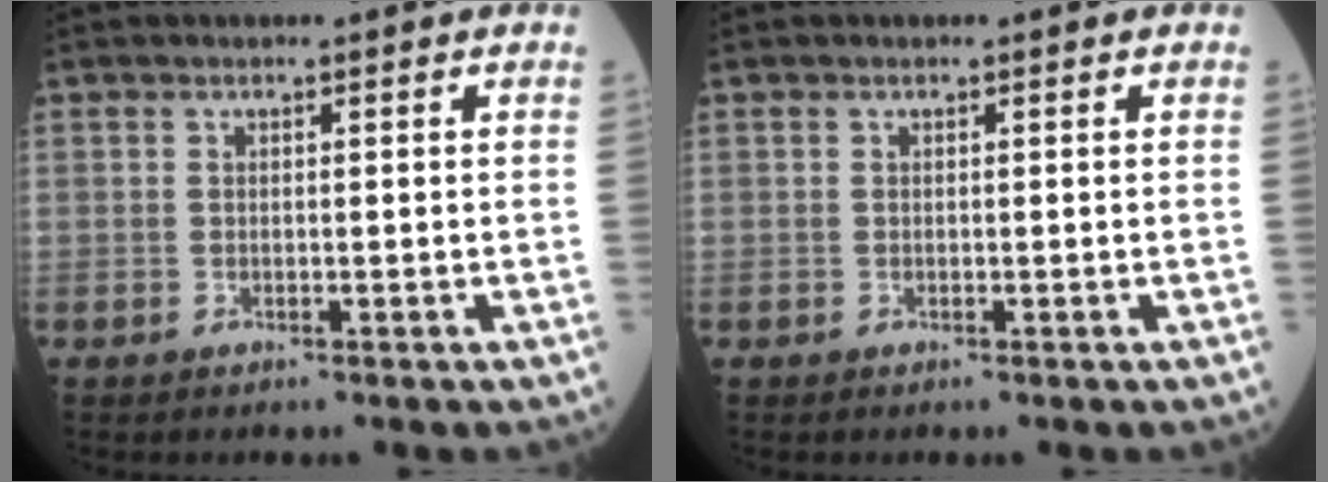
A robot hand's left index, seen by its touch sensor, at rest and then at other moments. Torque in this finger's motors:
{"motor_torque": [-0.22, 0.32, 0.01, -0.01]}